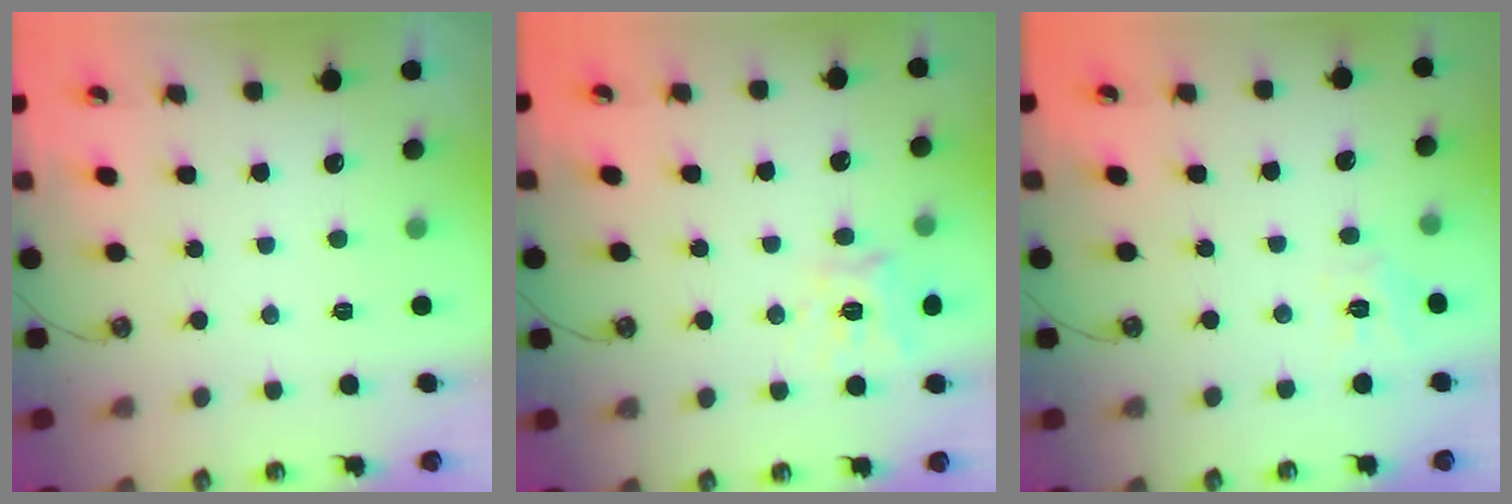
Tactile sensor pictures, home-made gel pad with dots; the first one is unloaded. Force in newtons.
{"total": 12.1, "press": 11.9, "slide": 1.6}
{"total": 5.4, "press": 5.4, "slide": 0.5}